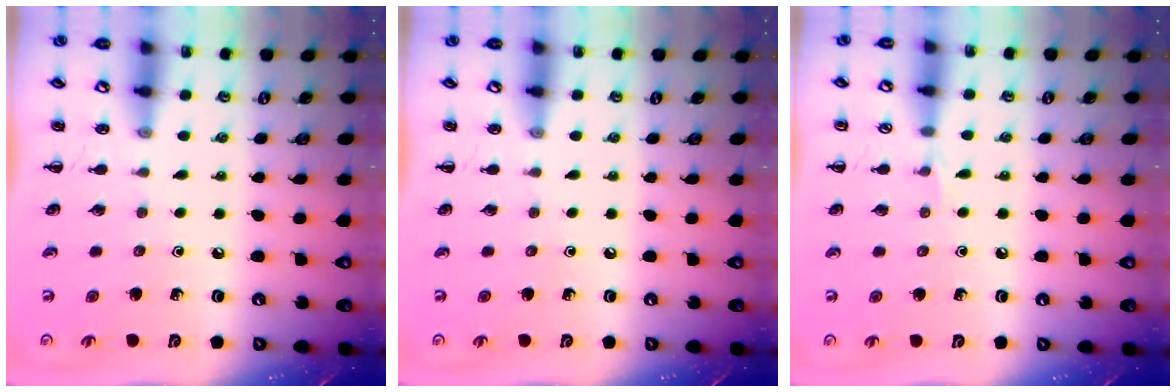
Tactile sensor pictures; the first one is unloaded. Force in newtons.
{"total": 0.0}
{"total": 3.7, "press": 3.5, "slide": 1.3}